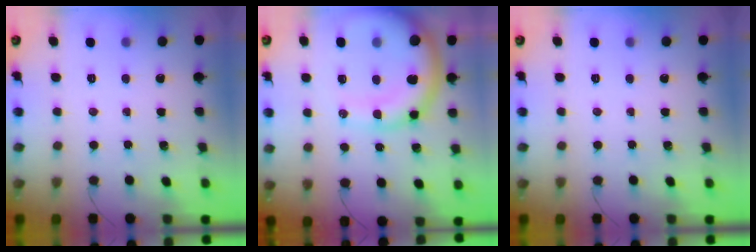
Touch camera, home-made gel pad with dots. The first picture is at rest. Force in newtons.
{"total": 14.5, "press": 13.9, "slide": 3.9}
{"total": 0.0}